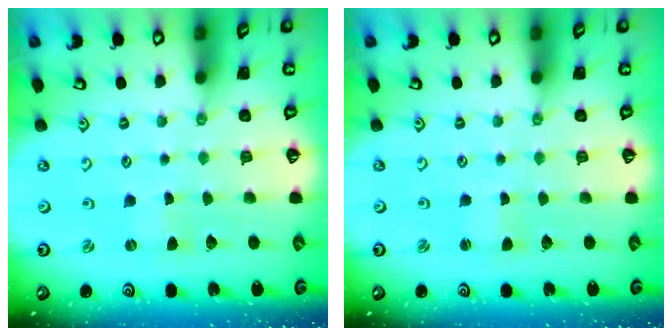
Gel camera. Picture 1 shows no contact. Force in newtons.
{"total": 0.5, "press": 0.5, "slide": 0.1}